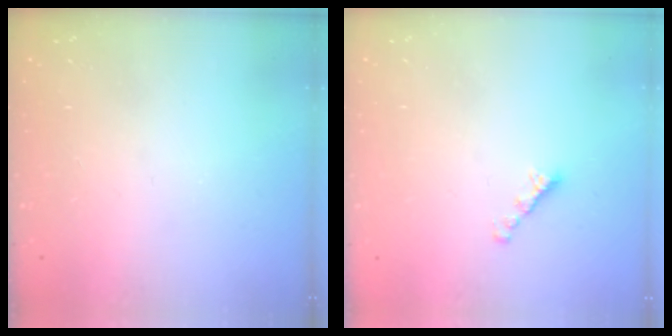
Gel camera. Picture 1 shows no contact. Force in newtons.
{"total": 2.7, "press": 2.6, "slide": 0.8}